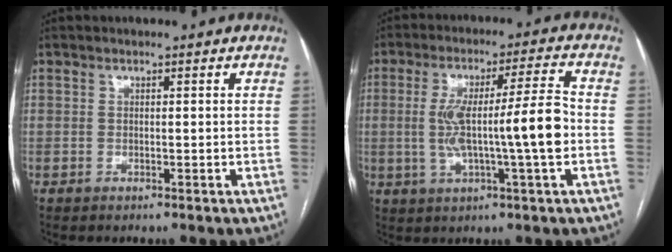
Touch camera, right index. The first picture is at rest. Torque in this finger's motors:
{"motor_torque": [0.55, -0.02, 0.34, 0.15]}